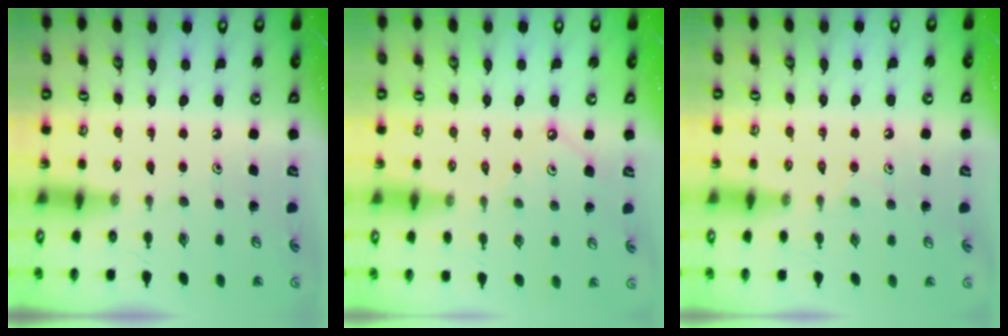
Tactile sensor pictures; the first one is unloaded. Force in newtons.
{"total": 2.5, "press": 2.5, "slide": 0.4}
{"total": 4.1, "press": 4.1, "slide": 0.6}